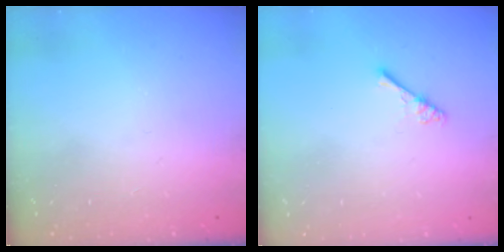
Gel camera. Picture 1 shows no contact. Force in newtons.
{"total": 2.4, "press": 2.4, "slide": 0.4}